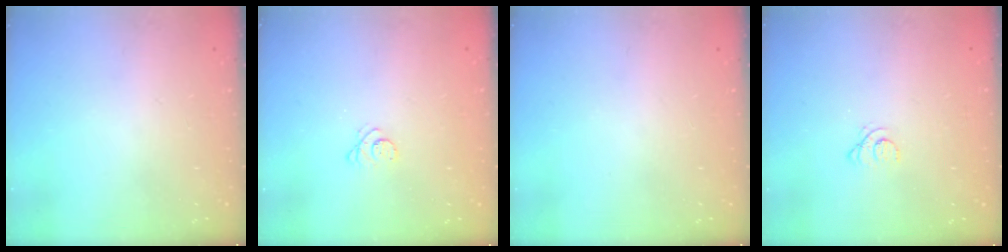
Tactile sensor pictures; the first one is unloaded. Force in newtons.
{"total": 2.9, "press": 2.9, "slide": 0.3}
{"total": 0.0}
{"total": 1.4, "press": 1.4, "slide": 0.2}